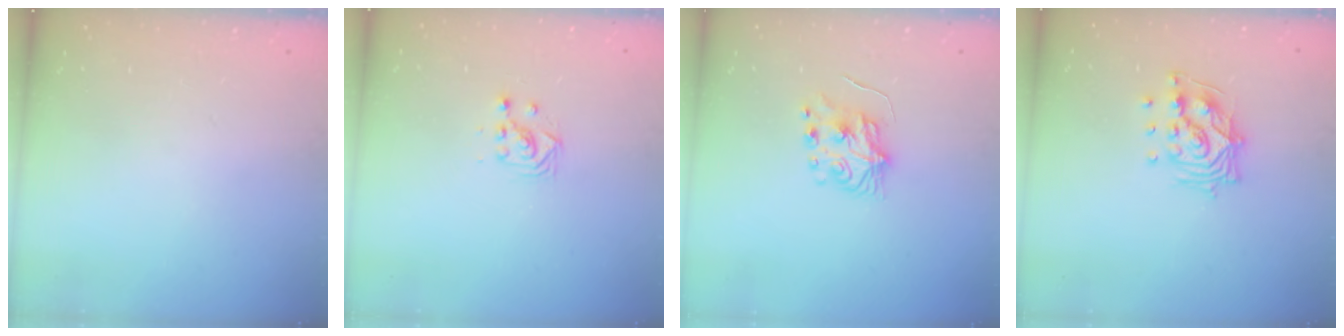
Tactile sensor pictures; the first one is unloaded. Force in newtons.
{"total": 3.0, "press": 3.0, "slide": 0.2}
{"total": 6.4, "press": 6.4, "slide": 0.5}
{"total": 12.6, "press": 12.5, "slide": 1.3}